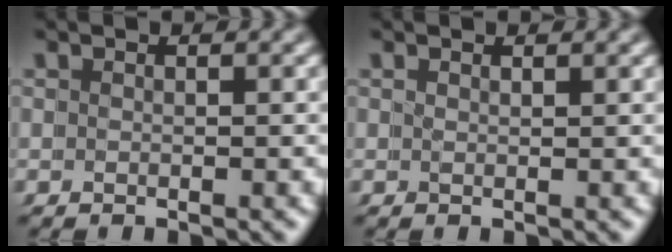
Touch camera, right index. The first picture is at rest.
{"total": 1.8, "force": [0.3, -1.1, -1.3], "torque": [0.019, -0.004, 0.009]}